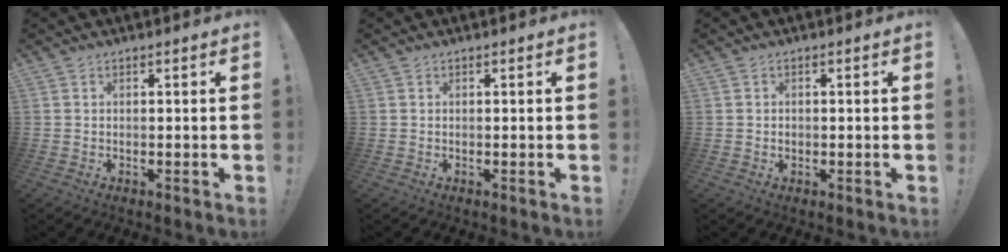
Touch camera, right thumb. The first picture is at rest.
{"total": 0.0}
{"total": 0.9, "force": [-0.2, 0.8, 0.3], "torque": [-0.002, 0.001, -0.004]}